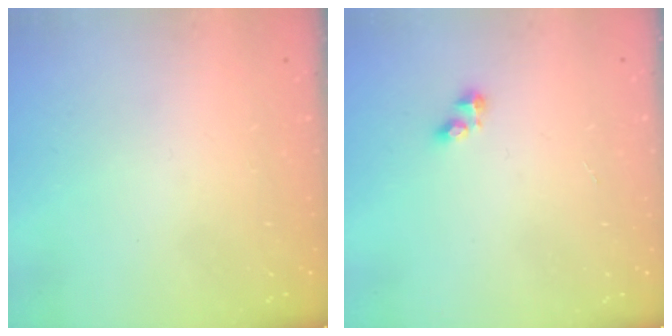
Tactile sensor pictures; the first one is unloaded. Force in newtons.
{"total": 2.5, "press": 2.5, "slide": 0.3}